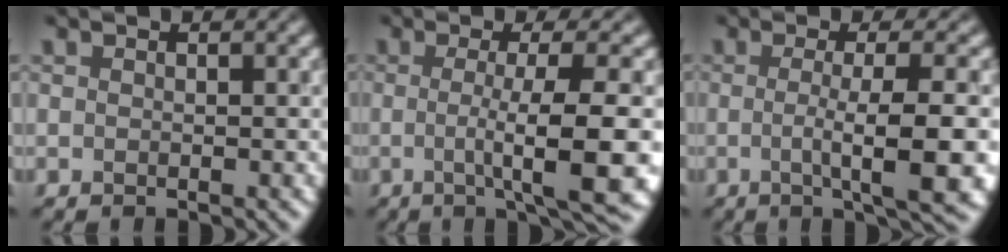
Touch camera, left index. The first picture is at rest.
{"total": 7.9, "force": [-1.3, 1.5, 7.6], "torque": [-0.107, -0.003, -0.016]}
{"total": 6.8, "force": [-1.2, 1.4, 6.6], "torque": [-0.092, 0.000, -0.015]}